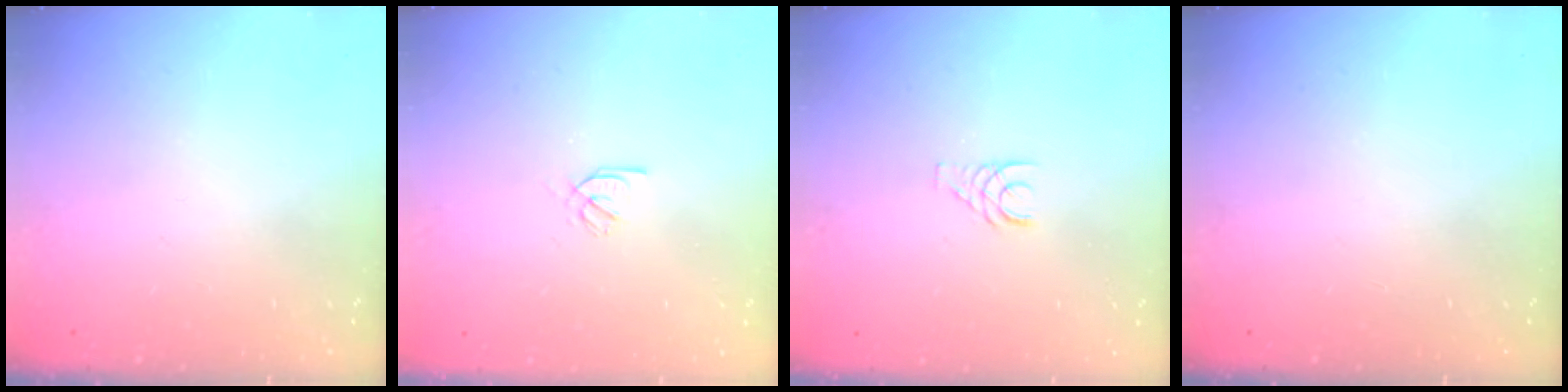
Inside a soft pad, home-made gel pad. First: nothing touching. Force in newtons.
{"total": 2.2, "press": 2.1, "slide": 0.6}
{"total": 3.6, "press": 3.6, "slide": 0.4}
{"total": 0.0}